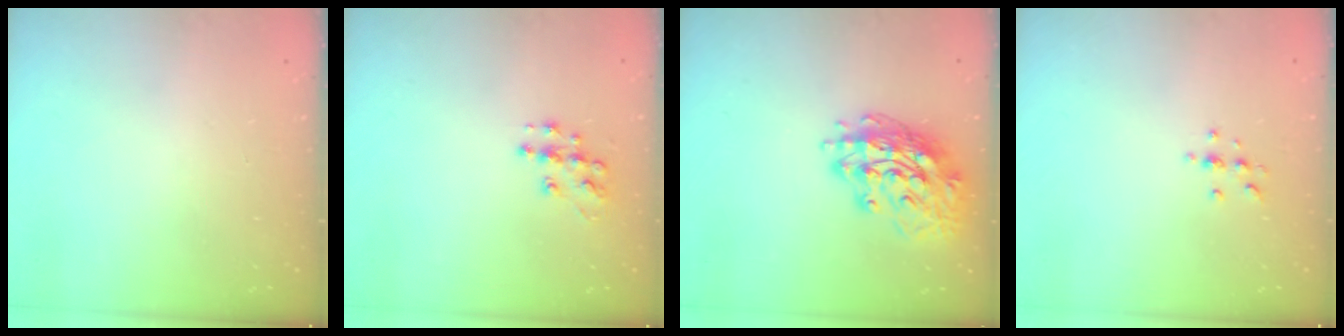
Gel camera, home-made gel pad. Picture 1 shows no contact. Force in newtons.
{"total": 9.4, "press": 9.4, "slide": 0.5}
{"total": 15.7, "press": 15.7, "slide": 1.3}
{"total": 3.9, "press": 3.8, "slide": 0.5}